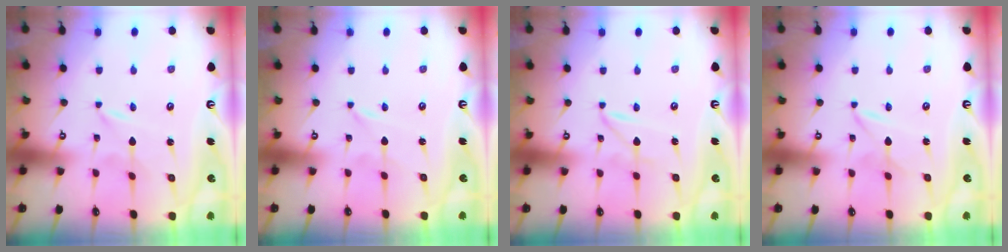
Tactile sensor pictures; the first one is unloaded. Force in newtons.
{"total": 0.0}
{"total": 1.5, "press": 1.5, "slide": 0.2}
{"total": 1.9, "press": 1.9, "slide": 0.3}